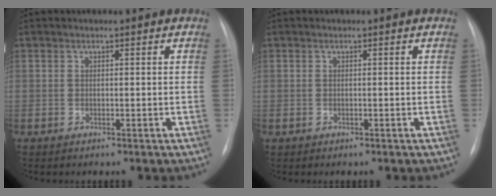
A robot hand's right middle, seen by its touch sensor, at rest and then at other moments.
{"total": 0.0}